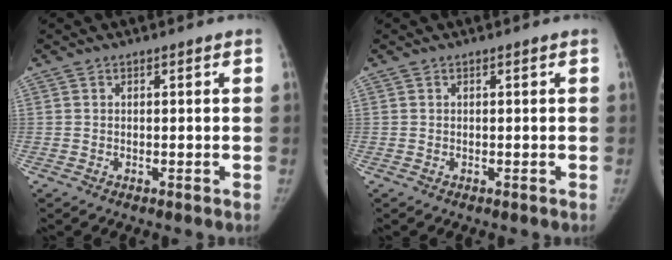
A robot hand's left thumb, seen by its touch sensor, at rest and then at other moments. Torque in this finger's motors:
{"motor_torque": [-0.26, -0.04, -0.34, 0.15, -0.06]}